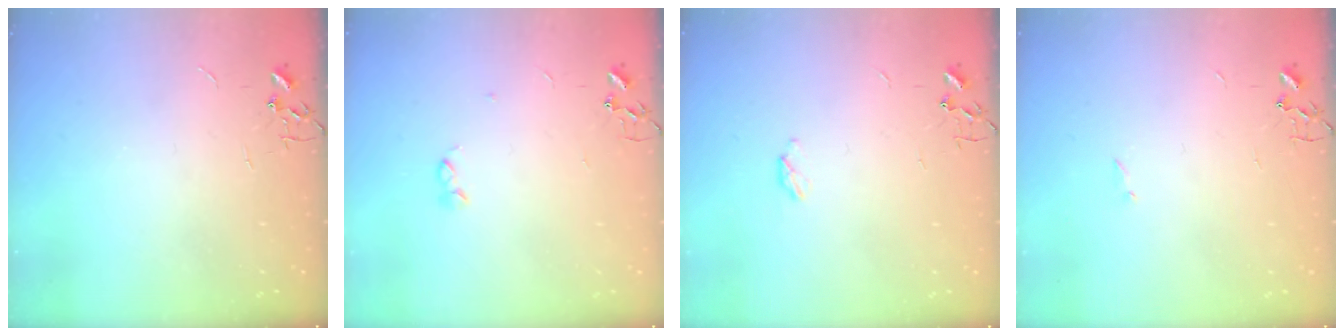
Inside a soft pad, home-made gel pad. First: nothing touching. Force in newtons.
{"total": 2.8, "press": 2.7, "slide": 0.5}
{"total": 3.5, "press": 3.4, "slide": 0.6}
{"total": 0.8, "press": 0.8, "slide": 0.2}